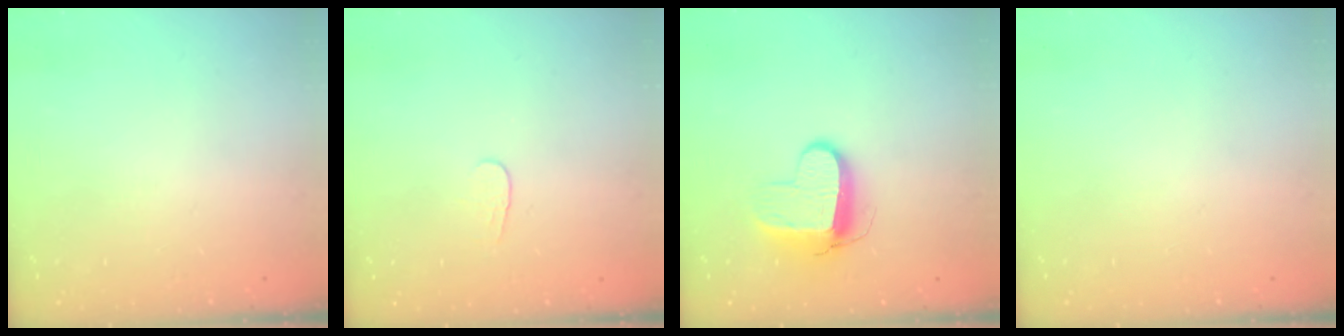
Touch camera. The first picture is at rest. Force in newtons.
{"total": 3.8, "press": 3.8, "slide": 0.3}
{"total": 8.9, "press": 8.8, "slide": 1.0}
{"total": 0.0}